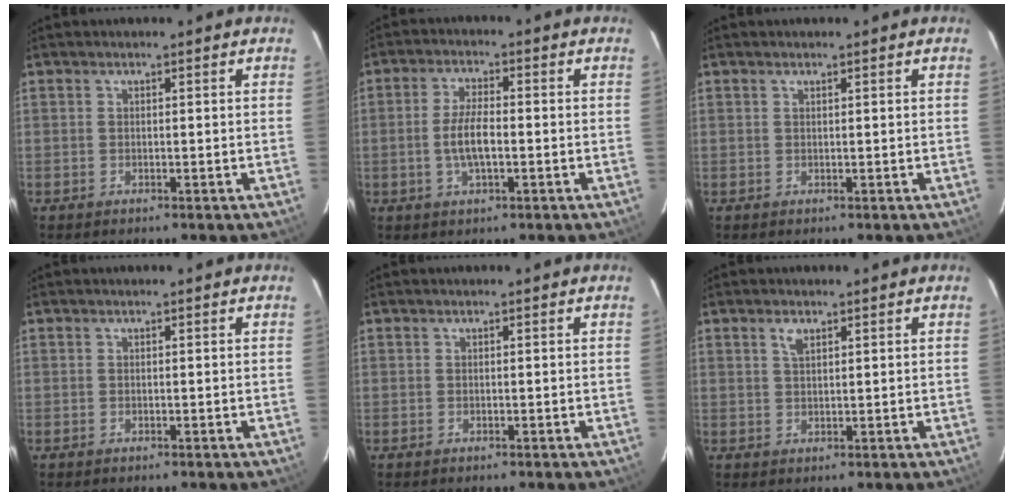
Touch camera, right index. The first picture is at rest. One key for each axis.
{"total": 5.8, "fx": -1.1, "fy": 1.9, "fz": 5.4, "tx": -0.107, "ty": 0.001, "tz": -0.020}
{"total": 0.0}
{"total": 0.0}
{"total": 0.0}
{"total": 2.1, "fx": 1.2, "fy": 0.9, "fz": 1.4, "tx": -0.025, "ty": 0.004, "tz": 0.023}